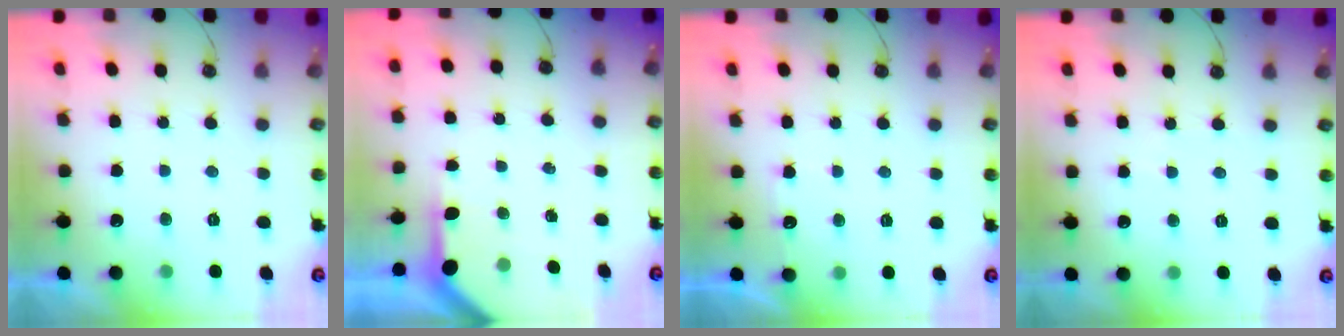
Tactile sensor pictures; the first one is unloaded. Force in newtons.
{"total": 4.0, "press": 4.0, "slide": 0.3}
{"total": 3.9, "press": 3.9, "slide": 0.4}
{"total": 1.9, "press": 1.9, "slide": 0.4}